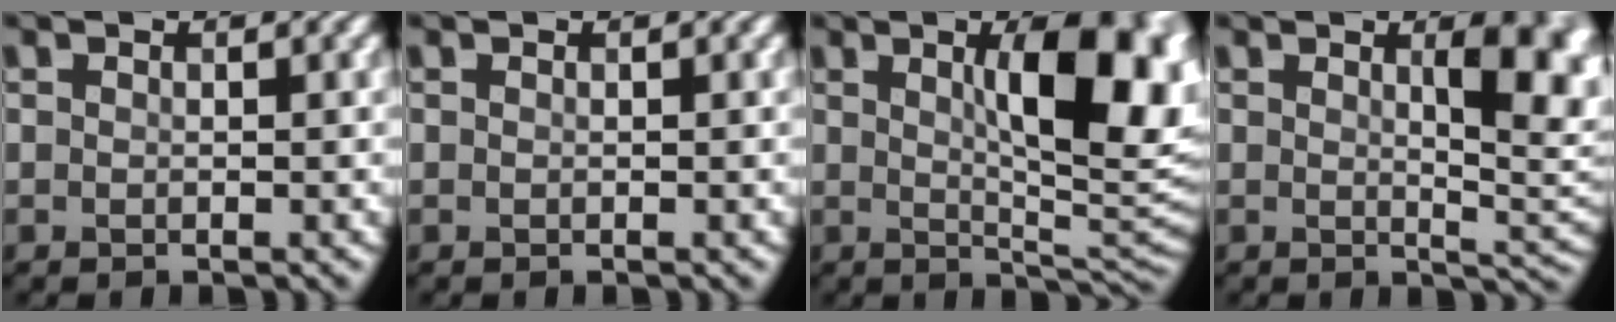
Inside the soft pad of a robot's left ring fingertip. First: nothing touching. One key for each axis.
{"total": 0.0}
{"total": 11.2, "fx": 2.7, "fy": 3.7, "fz": 10.2, "tx": -0.127, "ty": 0.001, "tz": 0.046}
{"total": 6.5, "fx": 1.6, "fy": 2.2, "fz": 5.9, "tx": -0.057, "ty": -0.003, "tz": 0.027}